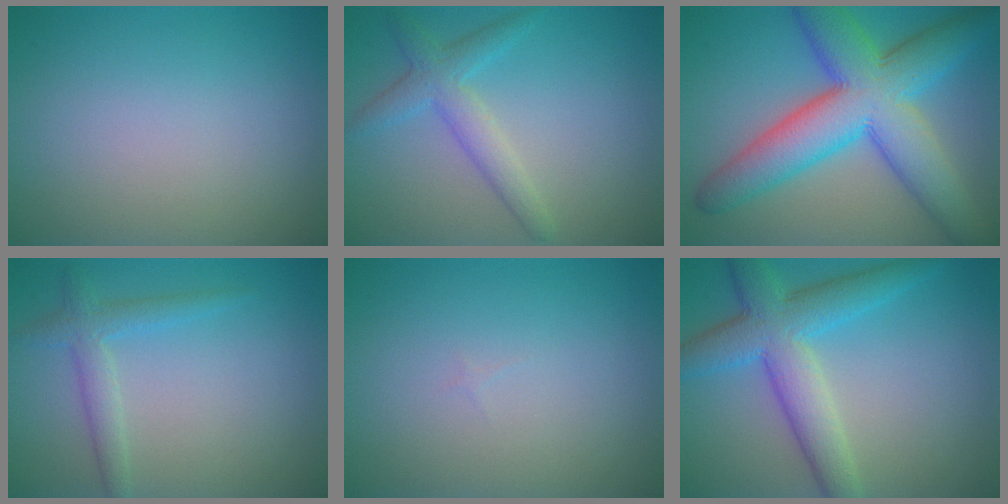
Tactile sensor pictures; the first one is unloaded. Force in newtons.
{"total": 3.3, "press": 3.3, "slide": 0.1}
{"total": 11.3, "press": 11.3, "slide": 0.3}
{"total": 2.3, "press": 2.3, "slide": 0.0}
{"total": 0.0}
{"total": 6.5, "press": 6.5, "slide": 0.1}